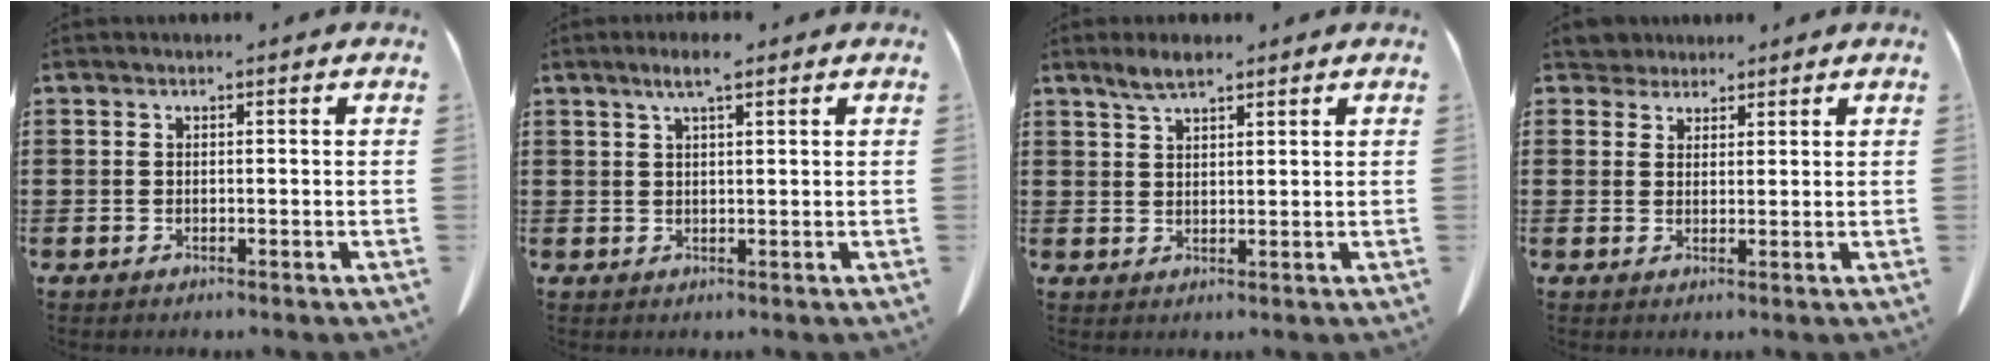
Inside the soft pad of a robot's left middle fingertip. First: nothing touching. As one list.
[{"total": 3.3, "force": [2.1, 0.4, 2.6], "torque": [-0.054, 0.003, 0.037]}, {"total": 3.3, "force": [2.6, 0.8, 2.0], "torque": [-0.044, 0.001, 0.048]}, {"total": 2.9, "force": [2.7, 1.0, 0.1], "torque": [-0.004, -0.005, 0.053]}]